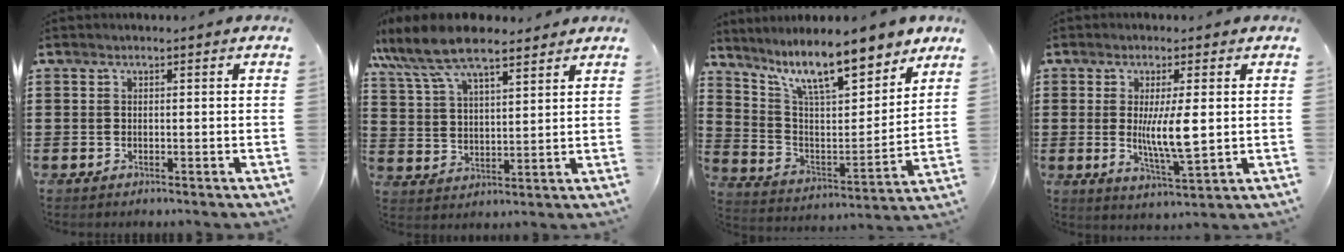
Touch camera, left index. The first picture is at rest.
{"total": 9.1, "force": [7.6, 2.4, 4.3], "torque": [-0.110, -0.016, 0.140]}
{"total": 12.9, "force": [9.9, 3.4, 7.5], "torque": [-0.162, -0.048, 0.172]}
{"total": 7.3, "force": [0.5, 1.4, 7.1], "torque": [-0.137, -0.010, 0.001]}